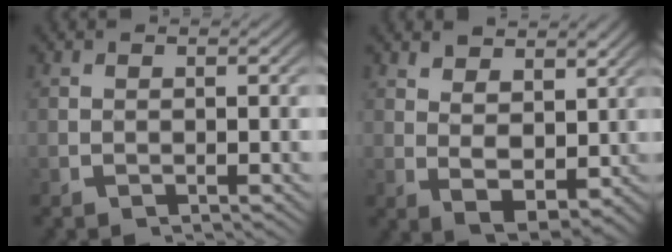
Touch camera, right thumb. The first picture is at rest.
{"total": 4.8, "force": [1.6, 3.3, 3.1], "torque": [-0.053, -0.020, 0.038]}